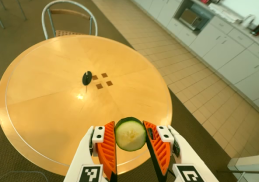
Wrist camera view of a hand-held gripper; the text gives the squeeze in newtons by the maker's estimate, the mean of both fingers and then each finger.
{"total": 8.2, "left": 8.1, "right": 8.3}